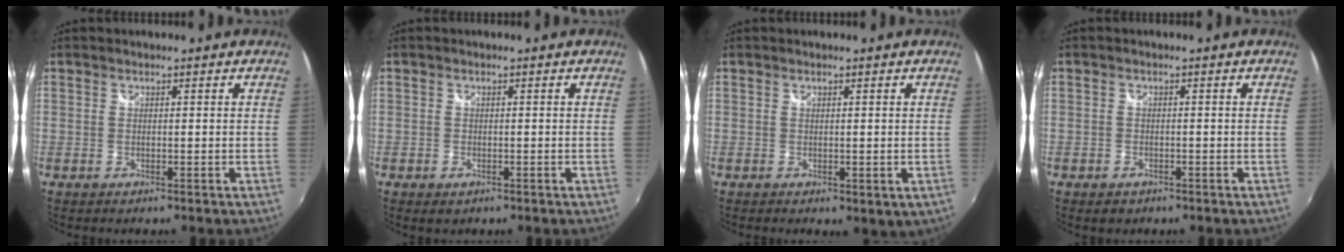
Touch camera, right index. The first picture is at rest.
{"total": 1.6, "force": [-0.8, 1.2, 0.7], "torque": [-0.014, -0.006, -0.014]}
{"total": 2.0, "force": [0.1, 0.8, 1.8], "torque": [-0.026, -0.010, 0.003]}
{"total": 2.1, "force": [-1.3, 1.5, 0.6], "torque": [-0.016, -0.004, -0.018]}